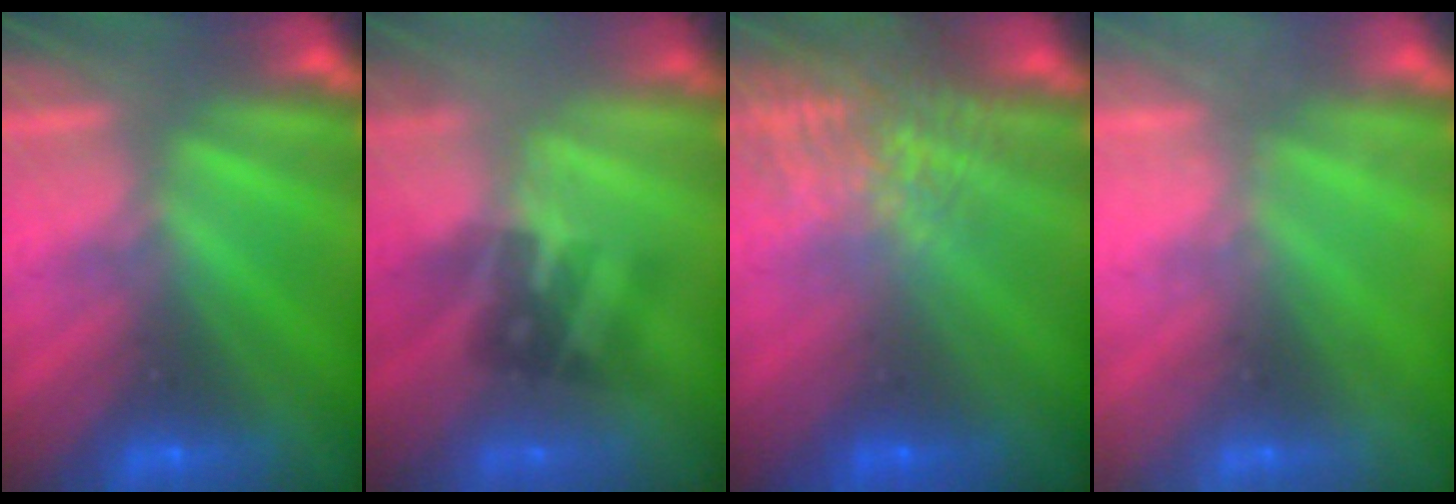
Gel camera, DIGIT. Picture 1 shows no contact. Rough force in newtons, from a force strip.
{"total": 2.1}
{"total": 7.7}
{"total": 2.0}